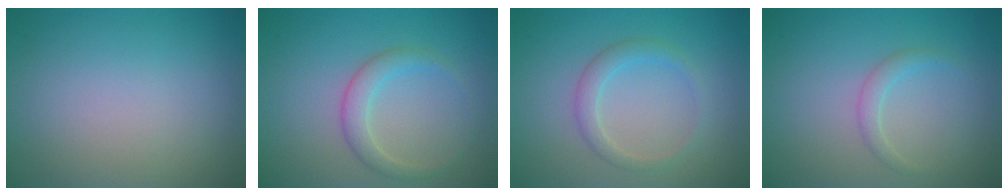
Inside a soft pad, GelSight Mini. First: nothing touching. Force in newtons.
{"total": 2.3, "press": 2.3, "slide": 0.1}
{"total": 2.0, "press": 2.0, "slide": 0.1}
{"total": 1.3, "press": 1.3, "slide": 0.2}